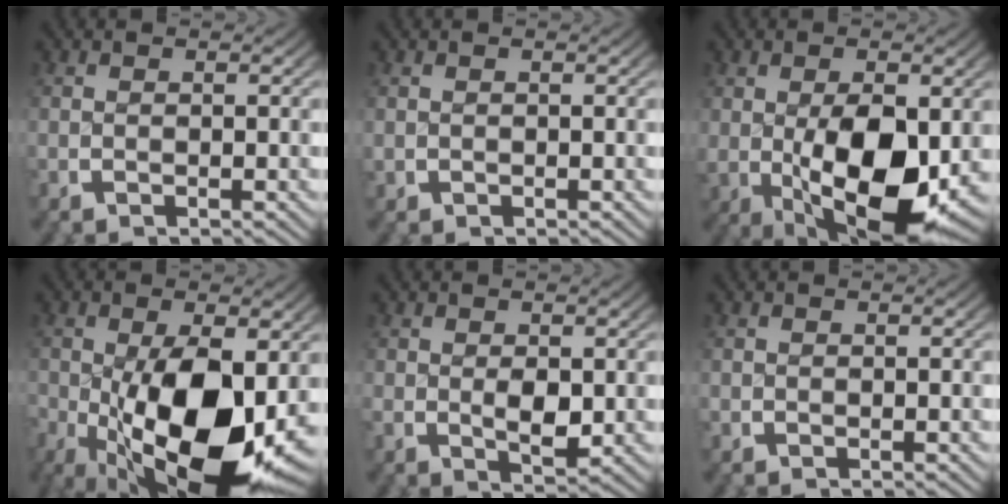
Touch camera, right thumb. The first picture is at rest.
{"total": 0.5, "force": [0.1, 0.5, 0.1], "torque": [-0.004, -0.004, 0.005]}
{"total": 12.9, "force": [-1.7, 7.1, 10.6], "torque": [-0.189, -0.045, -0.001]}
{"total": 18.5, "force": [-4.3, 10.1, 14.9], "torque": [-0.262, -0.071, -0.032]}
{"total": 3.0, "force": [0.0, 1.9, 2.4], "torque": [-0.042, -0.014, 0.005]}
{"total": 0.0}